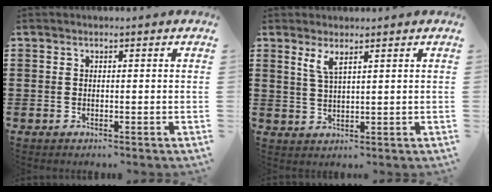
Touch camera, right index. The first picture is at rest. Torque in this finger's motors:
{"motor_torque": [0.41, 0.03, 0.09, 0.06]}